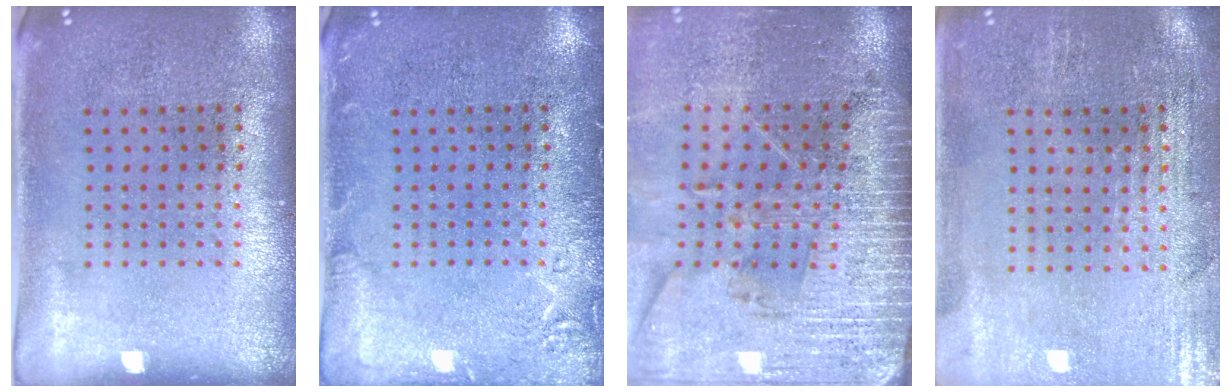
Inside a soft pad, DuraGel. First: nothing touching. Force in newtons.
{"total": 2.2, "press": 2.2, "slide": 0.4}
{"total": 3.3, "press": 3.1, "slide": 1.0}
{"total": 0.6, "press": 0.5, "slide": 0.3}